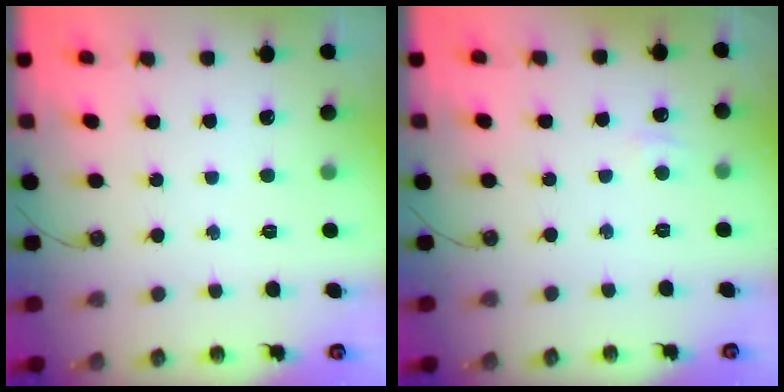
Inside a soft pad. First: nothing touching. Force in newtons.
{"total": 4.4, "press": 4.3, "slide": 0.6}